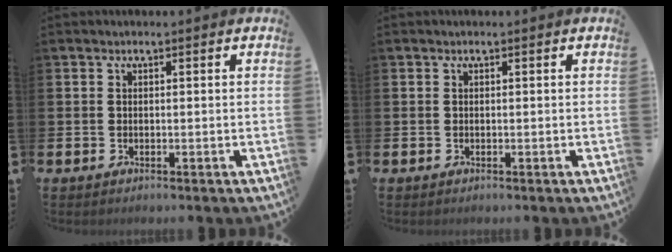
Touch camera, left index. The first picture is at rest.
{"total": 0.0}